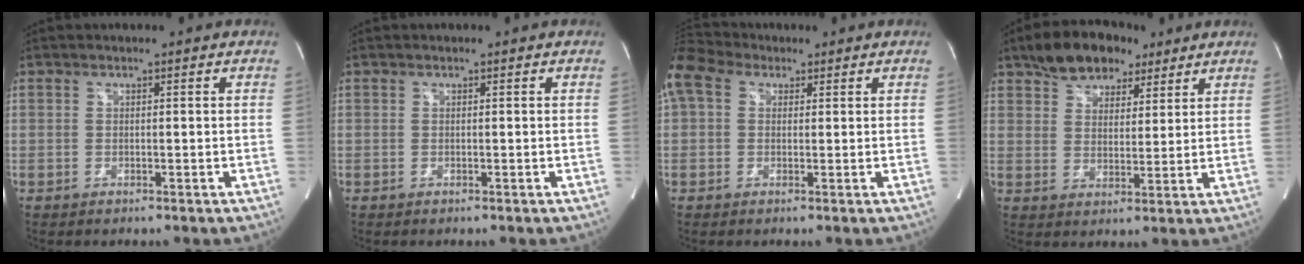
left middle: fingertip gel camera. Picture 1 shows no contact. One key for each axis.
{"total": 0.0}
{"total": 15.2, "fx": 7.7, "fy": 10.5, "fz": 7.8, "tx": -0.212, "ty": 0.083, "tz": 0.142}
{"total": 10.1, "fx": 7.0, "fy": 5.4, "fz": 4.8, "tx": -0.073, "ty": 0.021, "tz": 0.117}